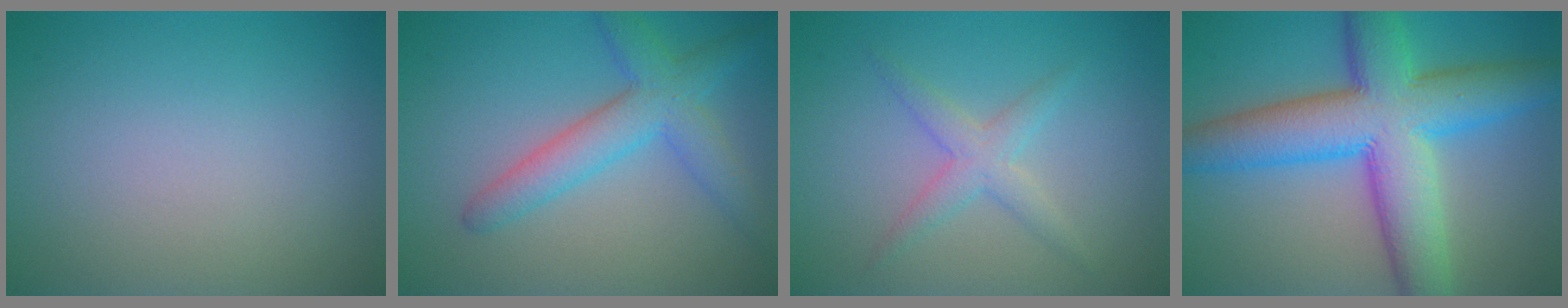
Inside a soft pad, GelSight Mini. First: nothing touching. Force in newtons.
{"total": 4.6, "press": 4.6, "slide": 0.2}
{"total": 2.3, "press": 2.3, "slide": 0.1}
{"total": 11.3, "press": 11.3, "slide": 0.2}